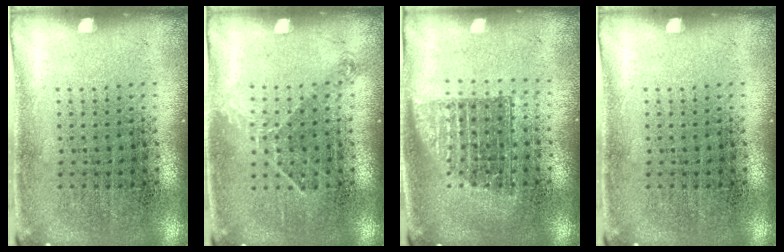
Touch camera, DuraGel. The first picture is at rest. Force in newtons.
{"total": 0.9, "press": 0.8, "slide": 0.5}
{"total": 1.3, "press": 1.1, "slide": 0.8}
{"total": 0.0}